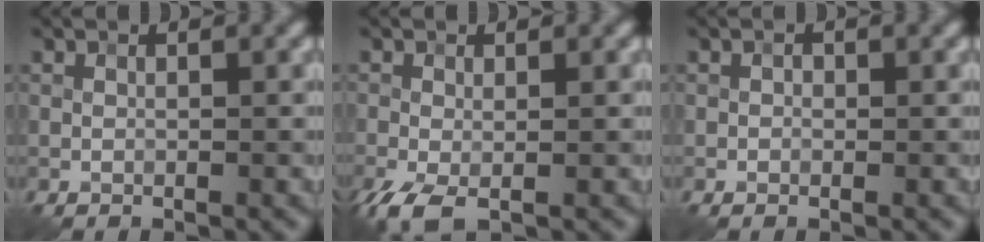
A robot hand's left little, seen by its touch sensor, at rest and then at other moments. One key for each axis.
{"total": 3.4, "fx": -1.8, "fy": 1.4, "fz": 2.6, "tx": -0.064, "ty": -0.010, "tz": -0.038}
{"total": 0.6, "fx": -0.2, "fy": 0.5, "fz": 0.4, "tx": -0.002, "ty": -0.001, "tz": -0.004}